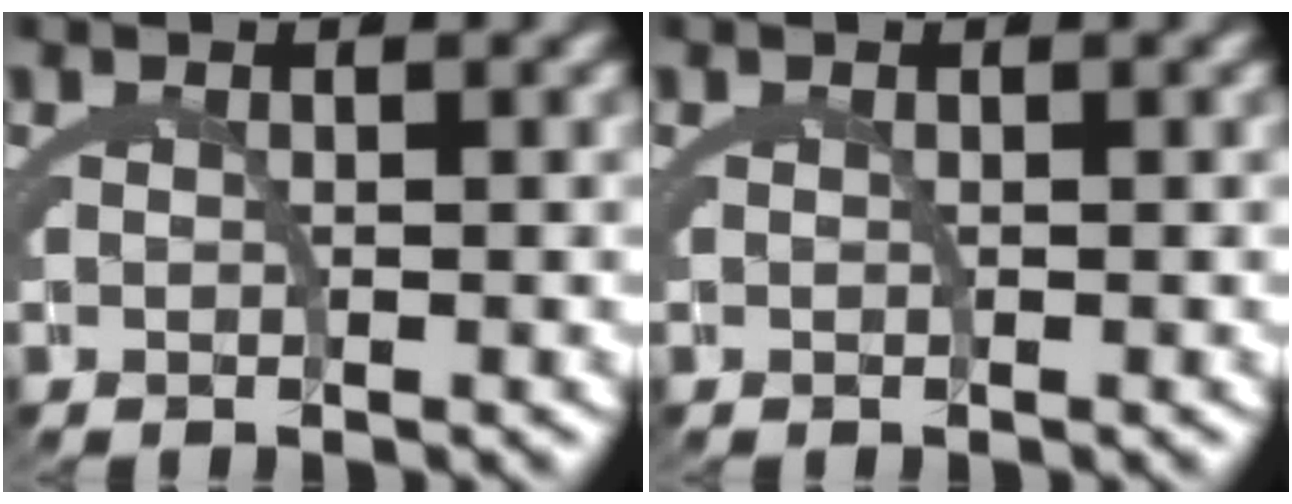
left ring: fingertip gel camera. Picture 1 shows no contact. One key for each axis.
{"total": 0.0}